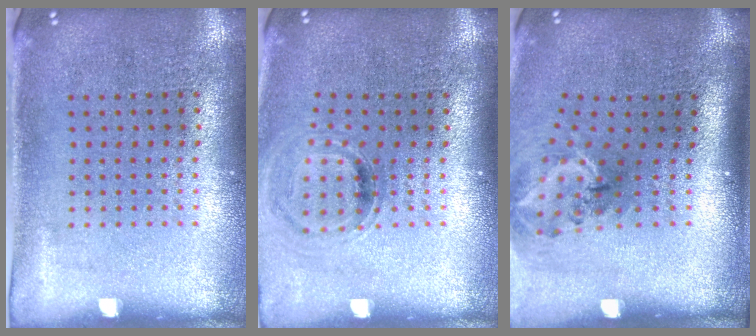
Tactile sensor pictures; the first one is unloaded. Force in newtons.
{"total": 0.9, "press": 0.9, "slide": 0.2}
{"total": 1.9, "press": 1.3, "slide": 1.4}